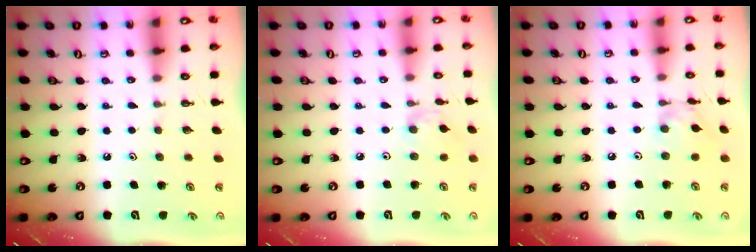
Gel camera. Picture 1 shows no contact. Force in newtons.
{"total": 2.7, "press": 2.7, "slide": 0.6}
{"total": 6.0, "press": 6.0, "slide": 0.3}